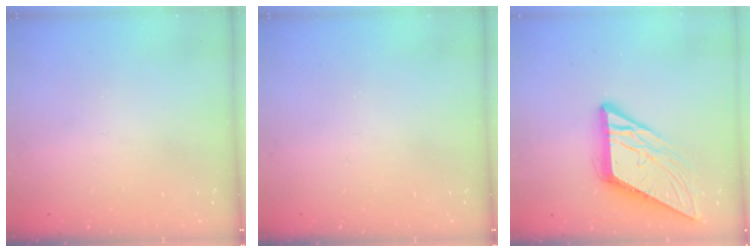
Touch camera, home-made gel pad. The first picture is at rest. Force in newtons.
{"total": 0.0}
{"total": 10.5, "press": 10.4, "slide": 0.9}